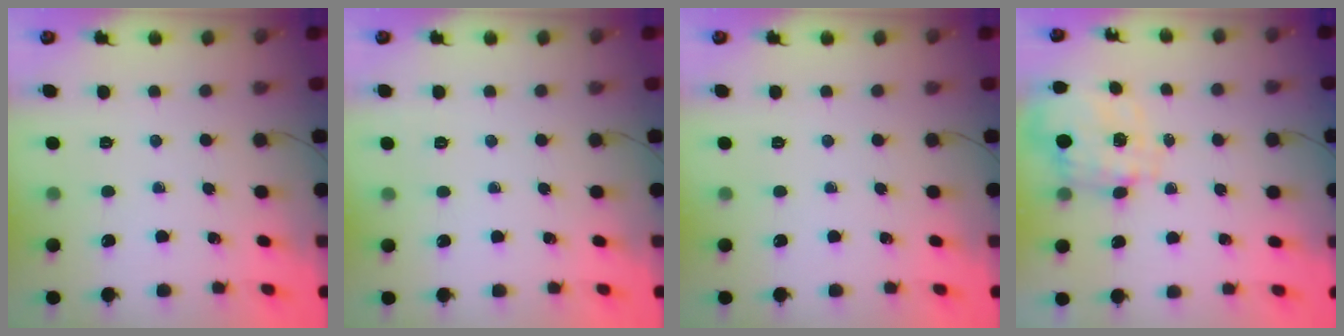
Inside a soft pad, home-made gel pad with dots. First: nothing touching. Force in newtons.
{"total": 5.2, "press": 5.1, "slide": 1.1}
{"total": 0.0}
{"total": 2.9, "press": 2.7, "slide": 1.0}